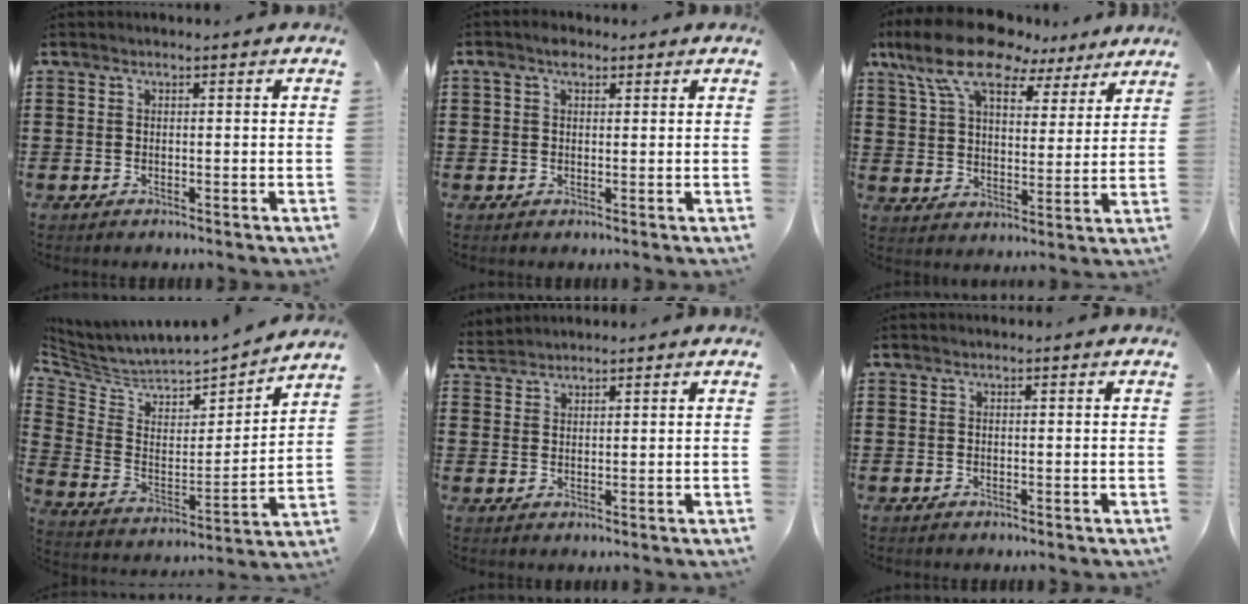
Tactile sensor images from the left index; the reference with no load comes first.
{"total": 2.6, "force": [1.2, 1.5, 1.6], "torque": [-0.037, 0.008, 0.022]}
{"total": 12.8, "force": [9.9, 4.6, 6.6], "torque": [-0.161, -0.031, 0.183]}
{"total": 3.9, "force": [3.7, 1.3, 0.0], "torque": [-0.033, -0.050, 0.057]}
{"total": 2.2, "force": [2.1, 0.3, -0.1], "torque": [-0.004, 0.000, 0.044]}
{"total": 0.0}